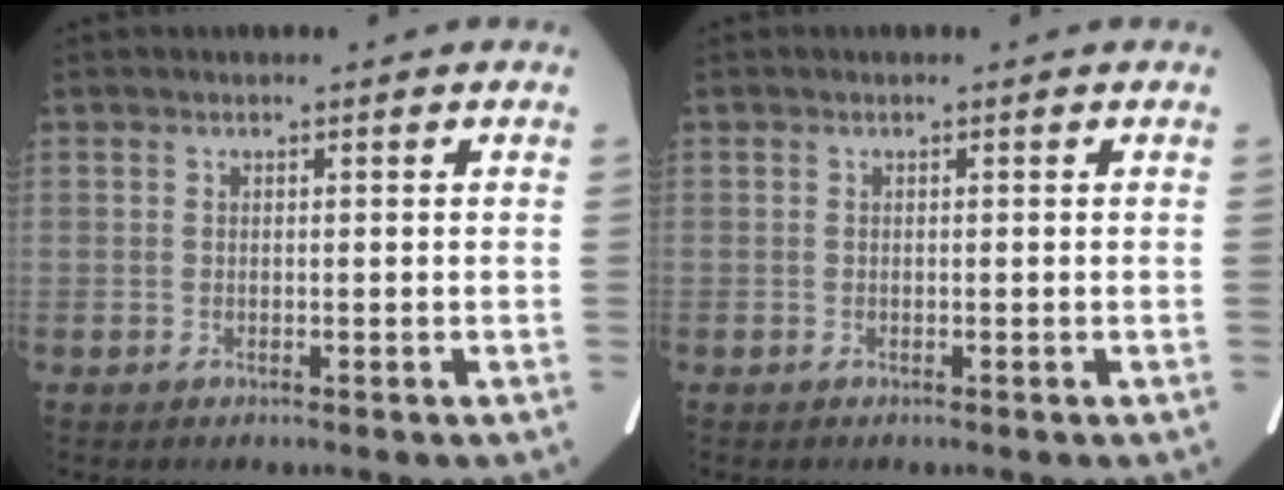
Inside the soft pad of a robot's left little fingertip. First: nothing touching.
{"total": 0.0}